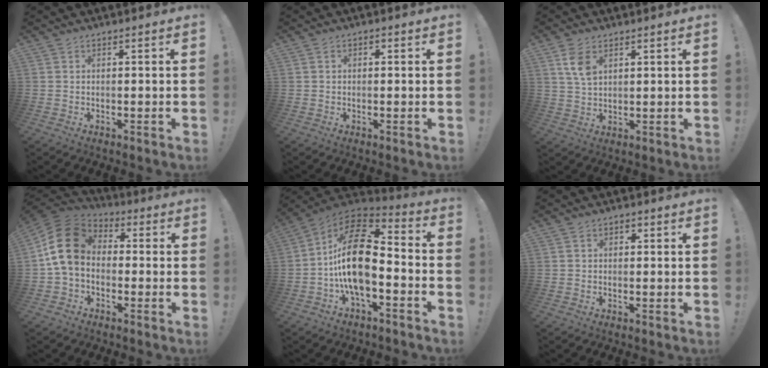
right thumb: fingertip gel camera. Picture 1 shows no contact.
{"total": 0.9, "force": [-0.3, 0.8, 0.3], "torque": [-0.008, 0.004, -0.005]}
{"total": 6.3, "force": [2.9, 3.6, 4.2], "torque": [-0.074, -0.006, 0.056]}
{"total": 15.5, "force": [1.0, 11.1, 10.9], "torque": [-0.182, 0.017, 0.023]}
{"total": 20.7, "force": [-1.5, 10.9, 17.5], "torque": [-0.327, 0.020, -0.021]}
{"total": 1.2, "force": [-0.1, 1.1, 0.5], "torque": [-0.004, 0.003, -0.004]}